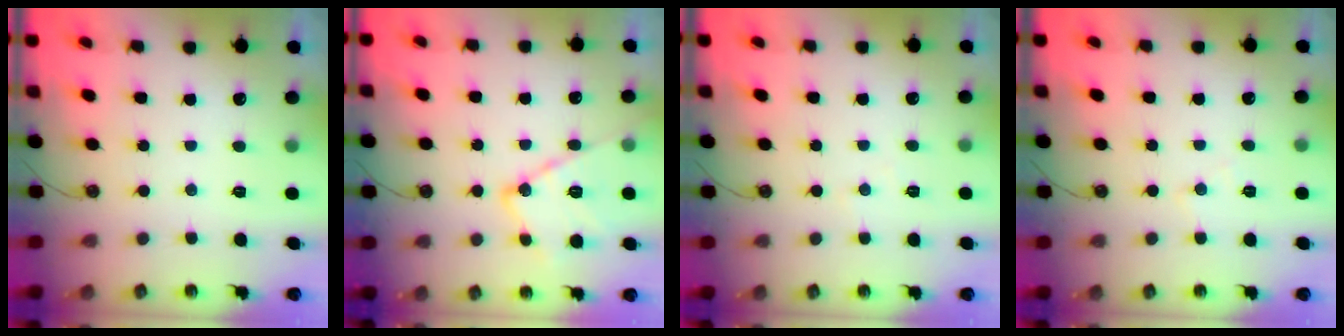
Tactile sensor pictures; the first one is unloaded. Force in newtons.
{"total": 15.4, "press": 15.3, "slide": 1.2}
{"total": 3.2, "press": 3.1, "slide": 0.7}
{"total": 5.4, "press": 5.4, "slide": 0.8}